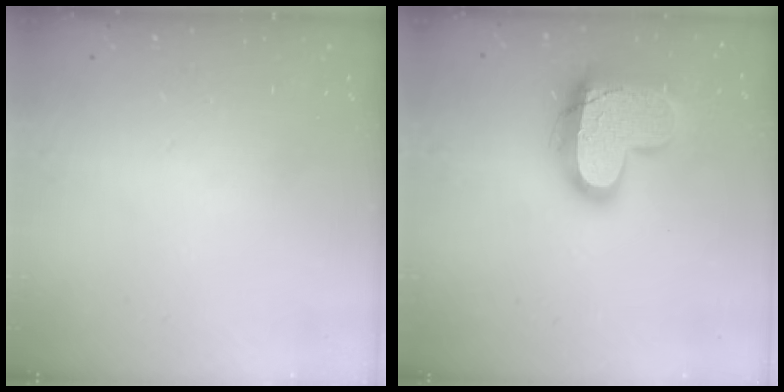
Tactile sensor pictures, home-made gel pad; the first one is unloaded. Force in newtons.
{"total": 17.9, "press": 17.8, "slide": 1.6}